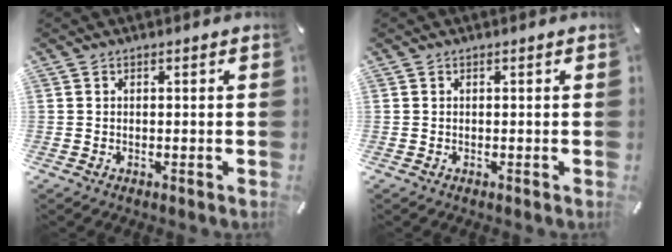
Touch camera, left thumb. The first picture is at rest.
{"total": 0.0}